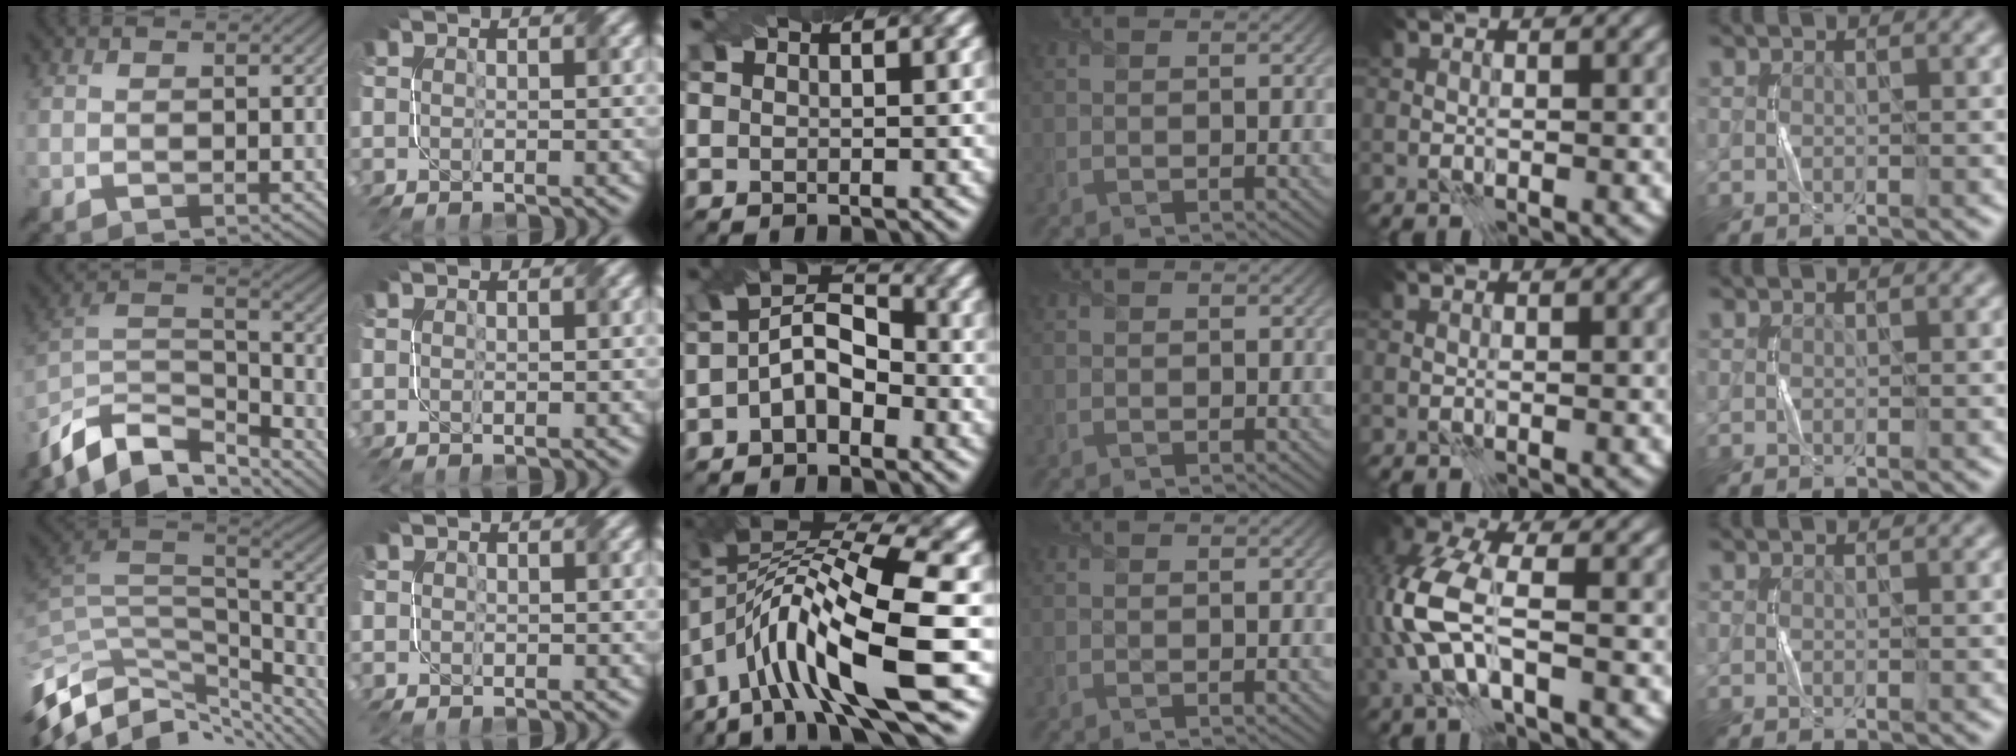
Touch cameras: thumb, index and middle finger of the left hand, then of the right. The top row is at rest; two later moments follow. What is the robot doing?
{"motion": "twist", "object": "screw"}